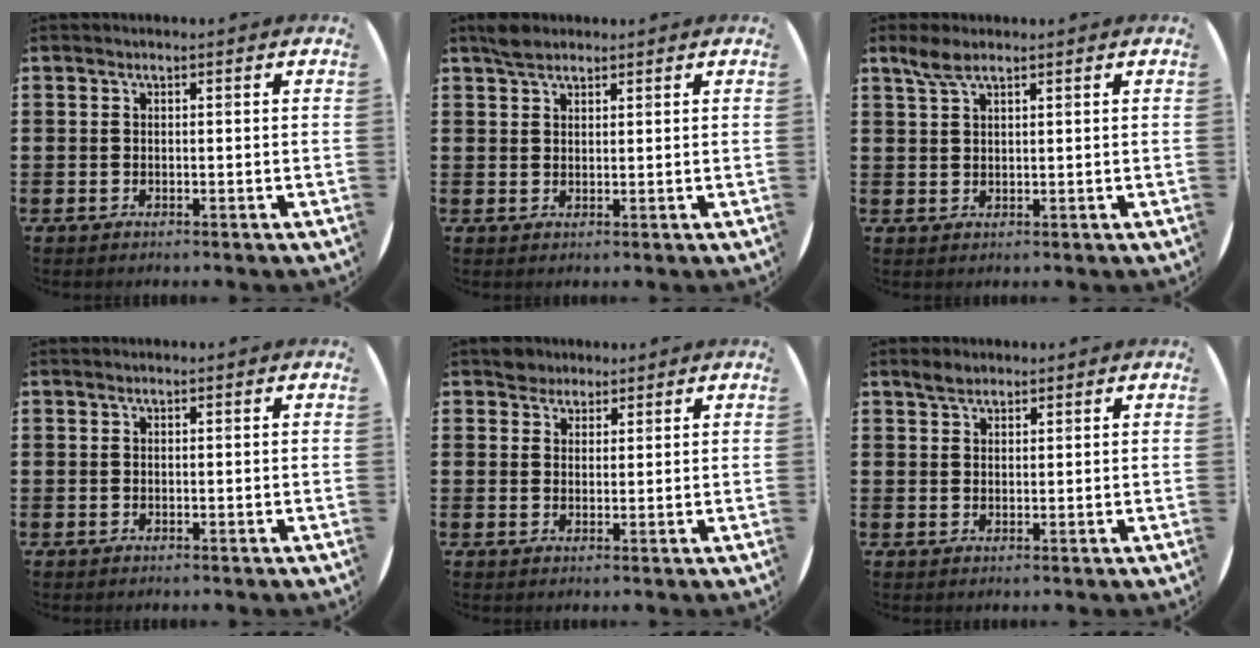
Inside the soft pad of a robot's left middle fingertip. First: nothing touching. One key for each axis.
{"total": 2.4, "fx": 2.1, "fy": 0.9, "fz": 0.8, "tx": -0.013, "ty": 0.003, "tz": 0.038}
{"total": 2.9, "fx": 2.2, "fy": 0.8, "fz": 1.8, "tx": -0.040, "ty": 0.003, "tz": 0.040}
{"total": 0.0}
{"total": 2.6, "fx": 2.4, "fy": 1.2, "fz": -0.1, "tx": 0.004, "ty": 0.003, "tz": 0.046}
{"total": 2.0, "fx": 1.8, "fy": 0.8, "fz": 0.5, "tx": -0.005, "ty": 0.001, "tz": 0.034}